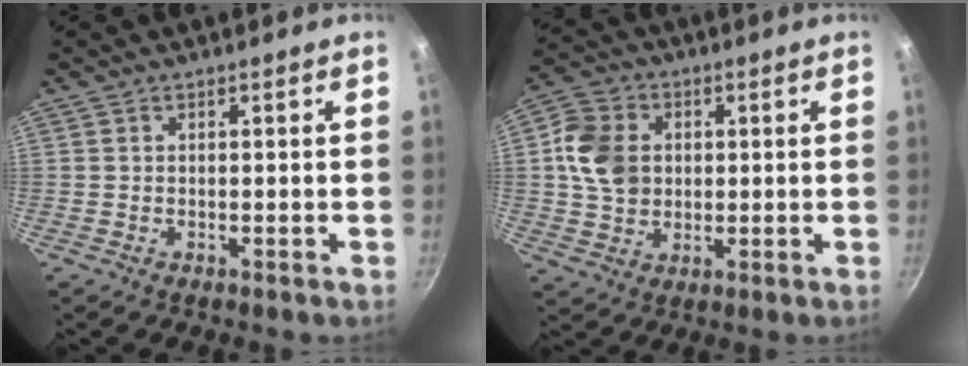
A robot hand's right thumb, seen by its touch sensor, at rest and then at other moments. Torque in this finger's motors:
{"motor_torque": [-0.29, 0.44, 0.42, -0.16, 0.06]}